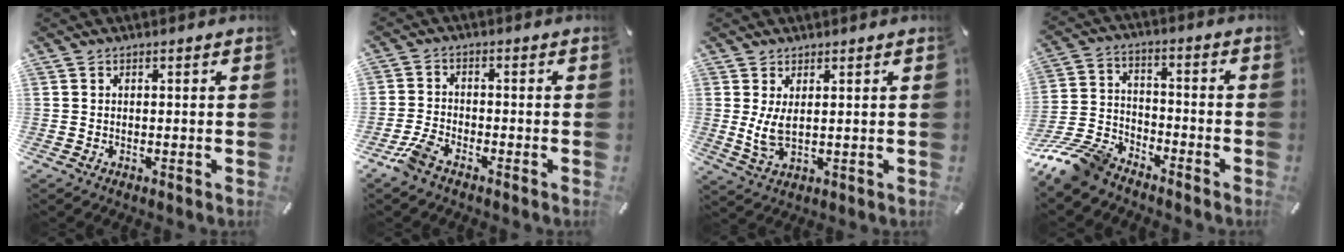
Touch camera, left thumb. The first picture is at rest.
{"total": 4.6, "force": [-3.4, 2.3, 2.0], "torque": [-0.057, 0.012, -0.070]}
{"total": 5.4, "force": [1.5, 2.3, 4.7], "torque": [-0.108, -0.005, 0.025]}
{"total": 13.2, "force": [-11.5, 4.6, 4.7], "torque": [-0.094, 0.057, -0.219]}